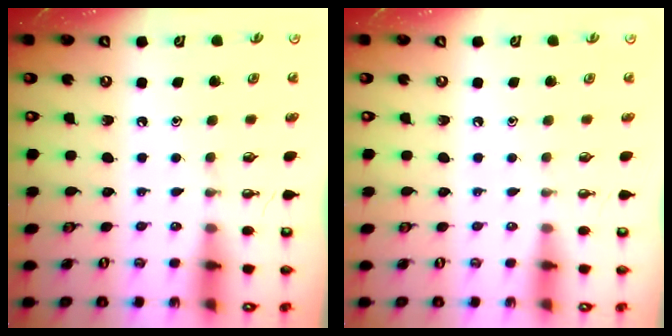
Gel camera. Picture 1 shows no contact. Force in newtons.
{"total": 0.0}